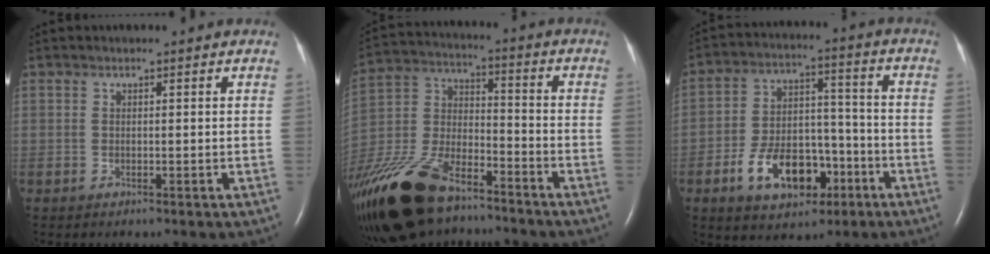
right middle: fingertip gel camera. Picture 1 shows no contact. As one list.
[{"total": 24.4, "force": [-17.0, 10.0, 14.4], "torque": [-0.373, -0.030, -0.313]}, {"total": 12.4, "force": [-5.8, 7.1, 8.3], "torque": [-0.157, 0.022, -0.089]}]